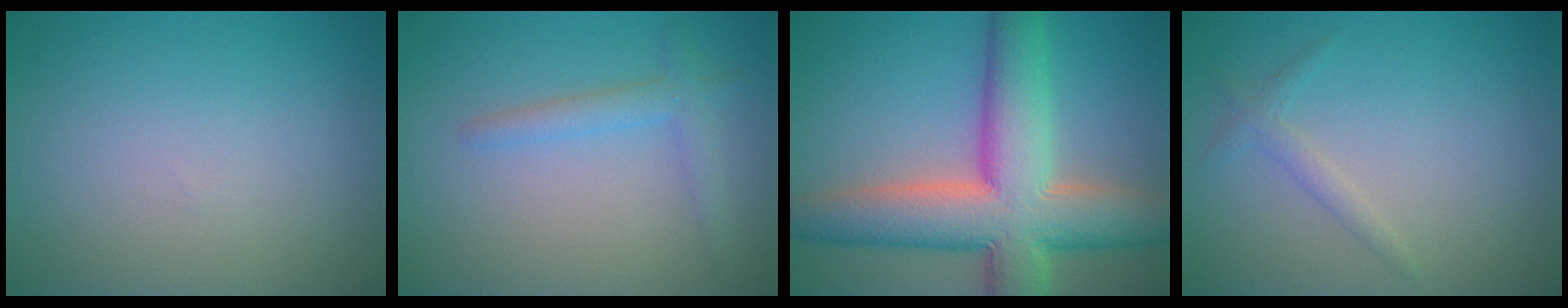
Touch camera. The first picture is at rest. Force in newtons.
{"total": 2.2, "press": 2.2, "slide": 0.1}
{"total": 11.9, "press": 11.9, "slide": 0.8}
{"total": 1.3, "press": 1.3, "slide": 0.0}